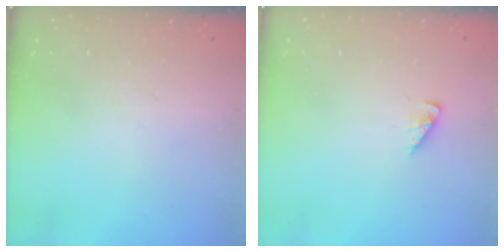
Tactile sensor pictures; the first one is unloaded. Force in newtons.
{"total": 2.1, "press": 2.1, "slide": 0.3}